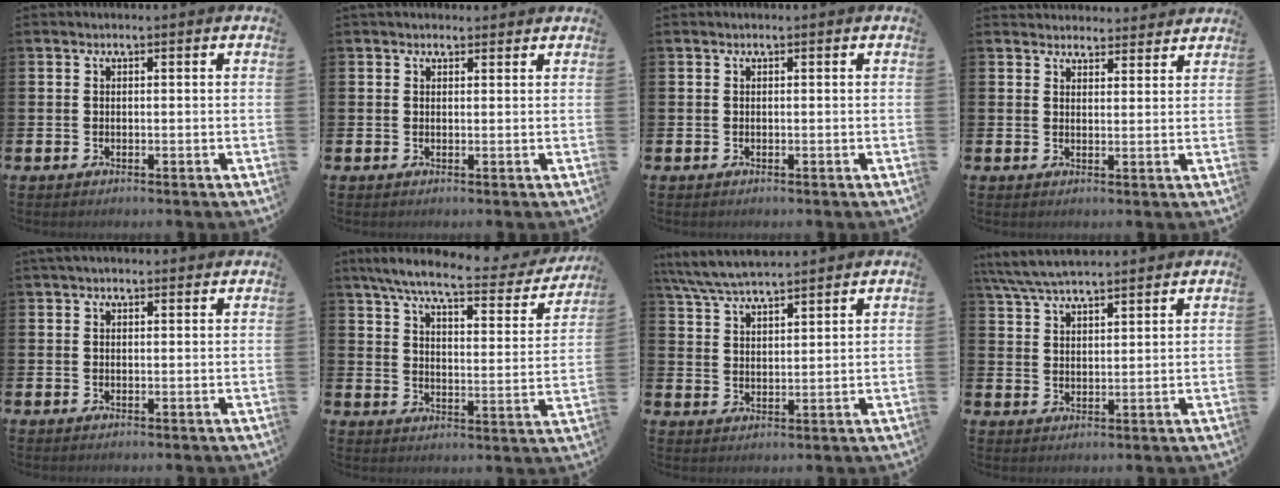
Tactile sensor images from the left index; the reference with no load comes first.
{"total": 1.0, "force": [0.8, 0.6, 0.0], "torque": [0.006, 0.003, 0.014]}
{"total": 0.0}
{"total": 3.0, "force": [2.9, 0.7, -0.5], "torque": [0.010, -0.020, 0.052]}
{"total": 1.1, "force": [0.9, 0.5, 0.4], "torque": [-0.001, 0.003, 0.015]}
{"total": 7.9, "force": [6.8, 1.1, 3.8], "torque": [-0.092, -0.043, 0.111]}
{"total": 5.9, "force": [5.7, 0.6, 1.5], "torque": [-0.055, -0.023, 0.106]}
{"total": 5.8, "force": [5.5, 0.9, 1.6], "torque": [-0.056, -0.017, 0.104]}